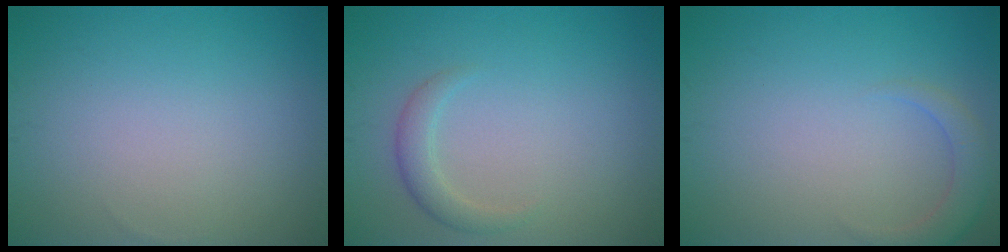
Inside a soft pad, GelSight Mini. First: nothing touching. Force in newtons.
{"total": 1.8, "press": 1.8, "slide": 0.1}
{"total": 2.1, "press": 2.1, "slide": 0.3}